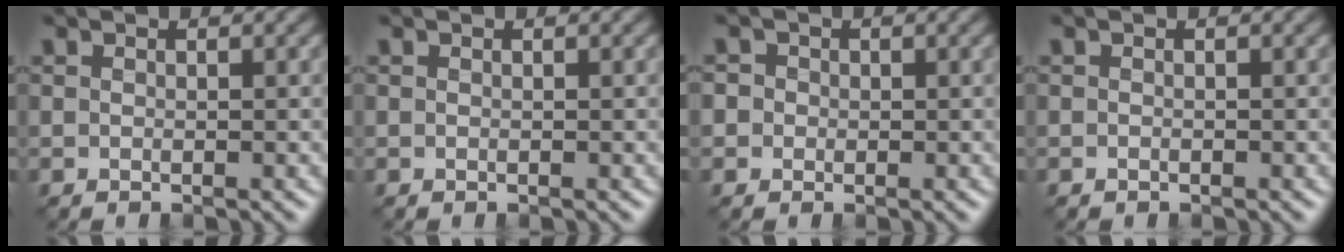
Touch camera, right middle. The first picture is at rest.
{"total": 0.0}
{"total": 2.3, "force": [0.6, 2.0, 0.9], "torque": [0.000, 0.019, -0.012]}
{"total": 0.0}